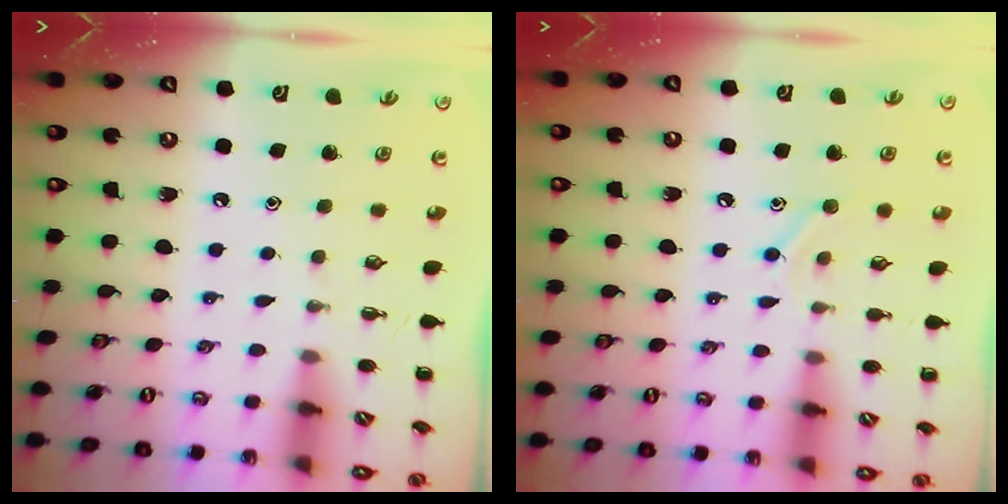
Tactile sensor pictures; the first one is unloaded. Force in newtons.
{"total": 8.2, "press": 8.1, "slide": 1.5}